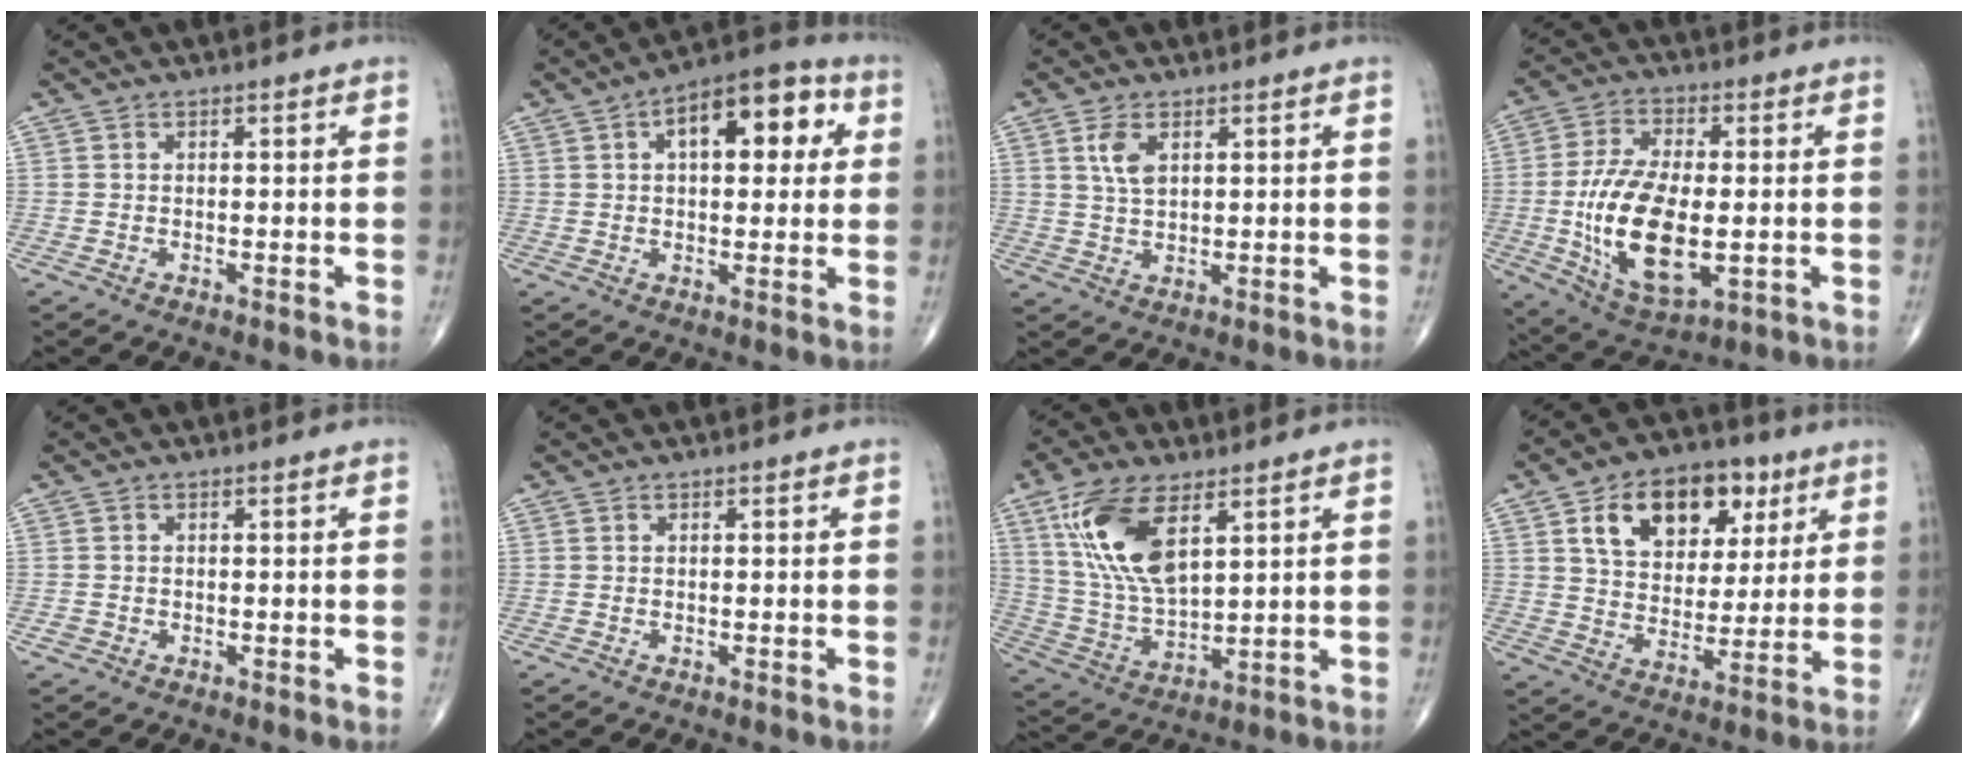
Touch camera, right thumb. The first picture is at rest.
{"total": 13.9, "force": [4.1, 6.9, 11.3], "torque": [-0.128, 0.023, 0.053]}
{"total": 4.4, "force": [1.8, 2.2, 3.3], "torque": [-0.065, -0.006, 0.039]}
{"total": 17.6, "force": [-2.2, 8.6, 15.2], "torque": [-0.283, -0.009, -0.028]}
{"total": 1.1, "force": [-0.3, 1.0, 0.4], "torque": [-0.006, 0.002, -0.005]}
{"total": 0.0}
{"total": 15.1, "force": [6.6, 6.8, 11.8], "torque": [-0.233, -0.022, 0.138]}
{"total": 17.4, "force": [7.4, 11.5, 10.7], "torque": [-0.133, -0.012, 0.124]}